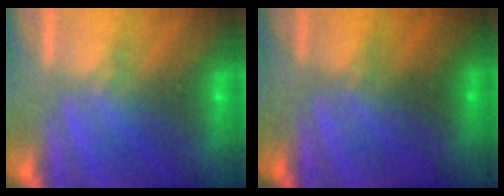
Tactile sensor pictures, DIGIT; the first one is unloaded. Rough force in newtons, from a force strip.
{"total": 2.7}